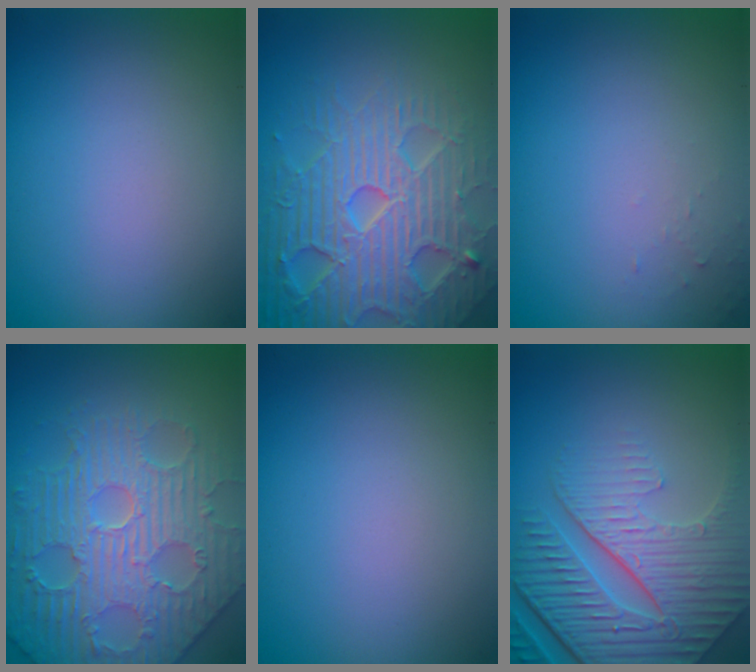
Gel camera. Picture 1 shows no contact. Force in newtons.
{"total": 7.4, "press": 7.3, "slide": 1.5}
{"total": 0.6, "press": 0.6, "slide": 0.1}
{"total": 5.9, "press": 5.4, "slide": 2.2}
{"total": 0.0}
{"total": 8.9, "press": 6.1, "slide": 6.5}